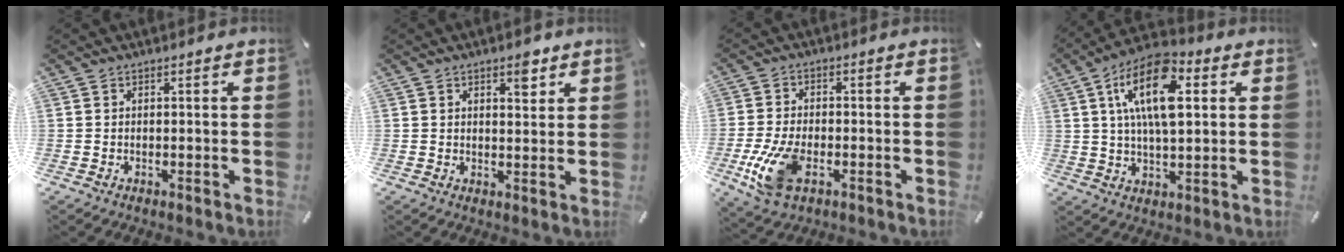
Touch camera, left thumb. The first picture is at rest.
{"total": 4.5, "force": [2.7, 2.3, 2.7], "torque": [-0.019, -0.013, 0.039]}
{"total": 10.7, "force": [-3.5, 5.9, 8.2], "torque": [-0.185, -0.005, -0.061]}
{"total": 15.5, "force": [4.8, 7.3, 12.8], "torque": [-0.240, -0.006, 0.076]}